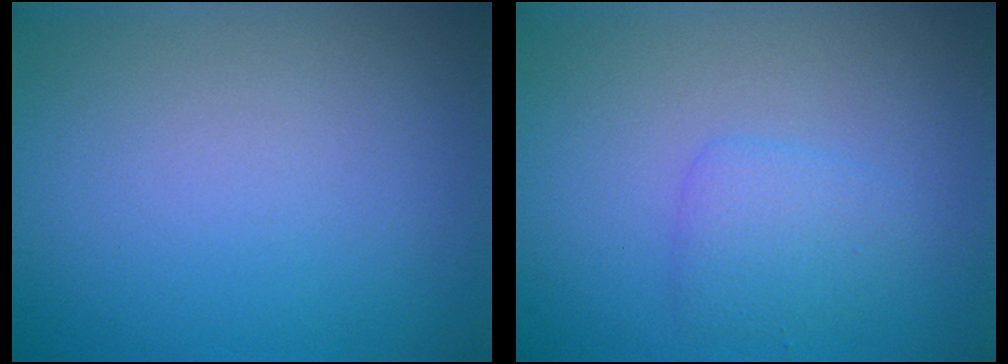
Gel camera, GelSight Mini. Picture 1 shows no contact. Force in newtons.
{"total": 1.9, "press": 1.9, "slide": 0.1}